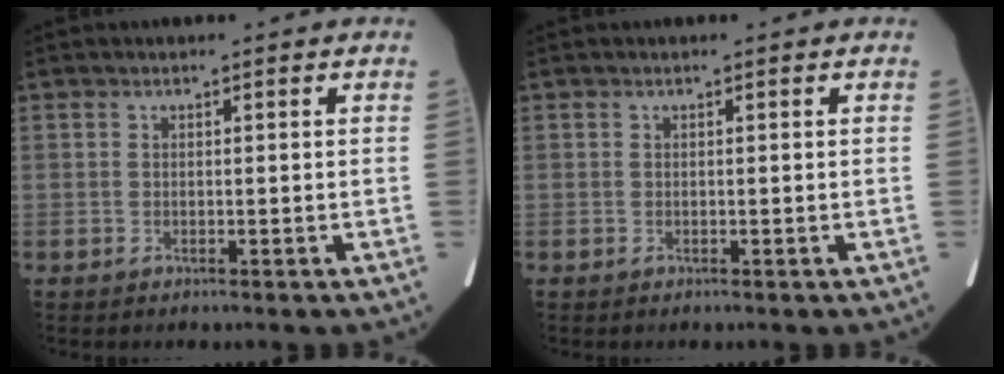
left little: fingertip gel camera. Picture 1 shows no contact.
{"total": 0.0}